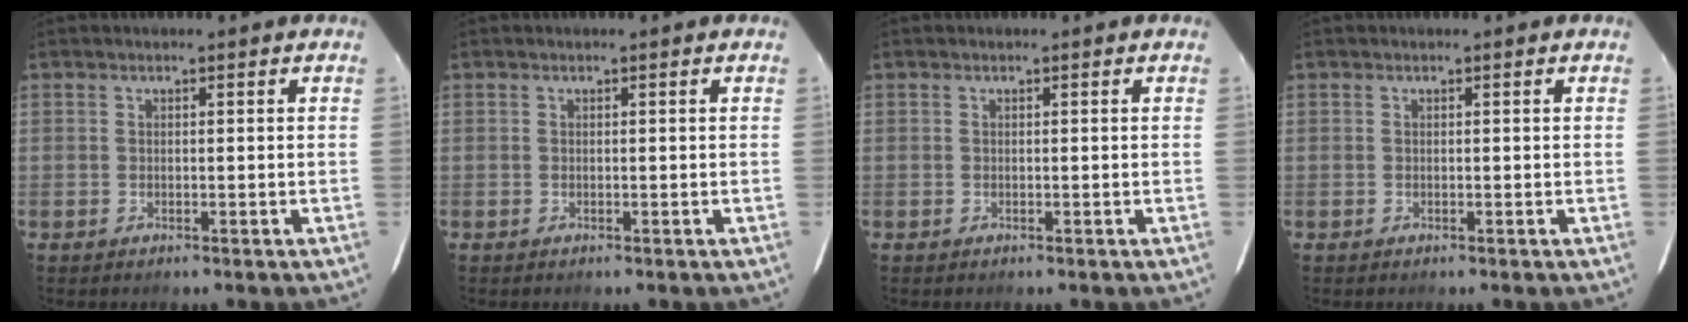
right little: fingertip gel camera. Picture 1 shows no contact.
{"total": 0.0}
{"total": 0.0}
{"total": 0.0}